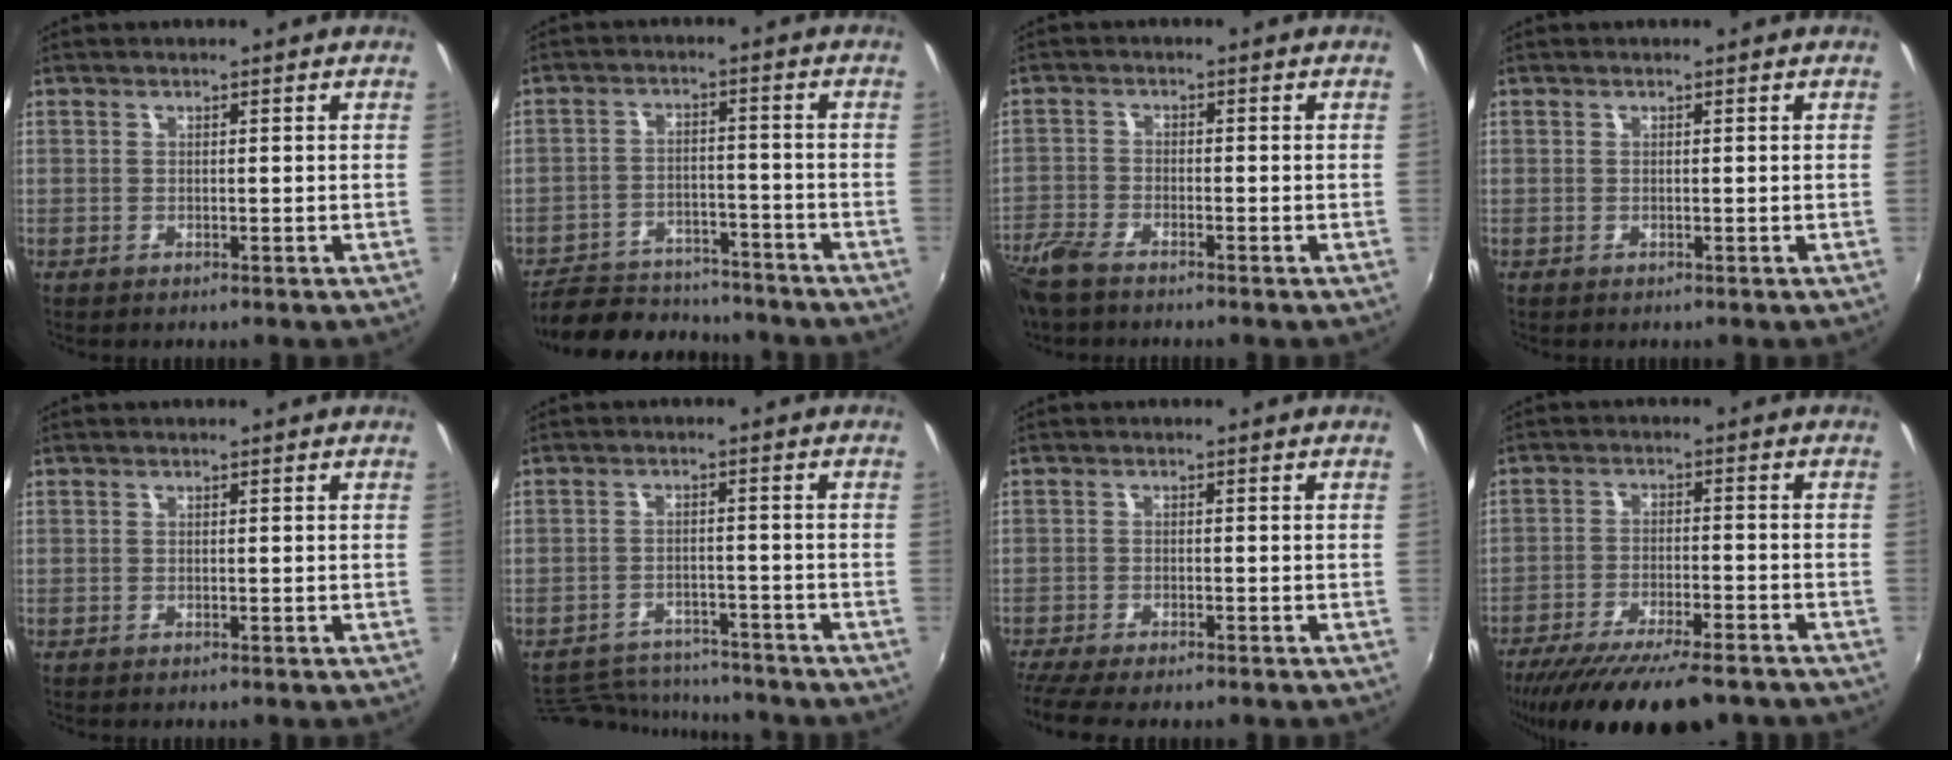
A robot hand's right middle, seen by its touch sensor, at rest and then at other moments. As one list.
[{"total": 15.7, "force": [-13.7, 5.7, 5.1], "torque": [-0.125, 0.008, -0.194]}, {"total": 7.3, "force": [-5.9, 2.2, 3.6], "torque": [-0.098, -0.022, -0.123]}, {"total": 0.0}, {"total": 0.0}, {"total": 12.5, "force": [-11.5, 3.8, 3.0], "torque": [-0.080, 0.010, -0.165]}, {"total": 7.3, "force": [-6.2, 1.1, 3.7], "torque": [-0.094, -0.039, -0.107]}, {"total": 18.7, "force": [-15.2, 4.0, 10.0], "torque": [-0.192, -0.046, -0.232]}]